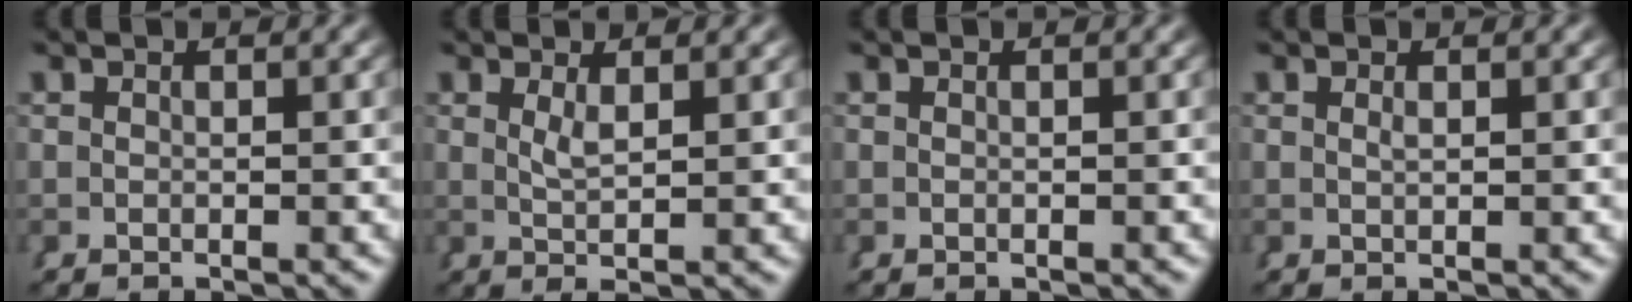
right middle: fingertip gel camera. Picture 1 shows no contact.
{"total": 2.0, "force": [0.6, -0.8, 1.8], "torque": [-0.029, -0.012, 0.022]}
{"total": 0.0}
{"total": 0.7, "force": [0.2, -0.6, 0.4], "torque": [-0.001, -0.007, 0.010]}